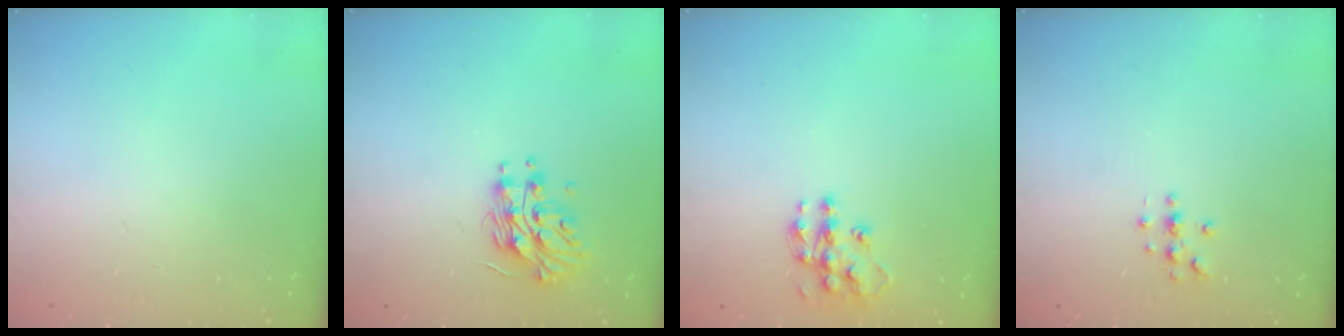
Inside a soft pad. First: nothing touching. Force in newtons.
{"total": 11.6, "press": 11.6, "slide": 0.0}
{"total": 11.3, "press": 11.3, "slide": 0.7}
{"total": 3.7, "press": 3.7, "slide": 0.4}